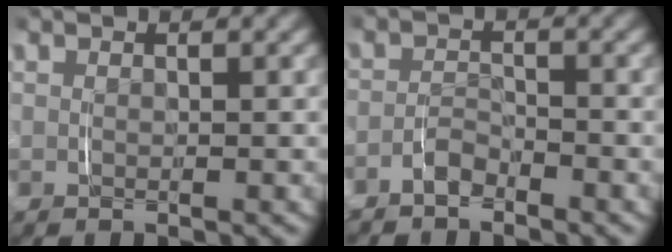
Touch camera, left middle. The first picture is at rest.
{"total": 2.3, "force": [-2.3, 0.2, -0.2], "torque": [0.000, -0.002, -0.046]}